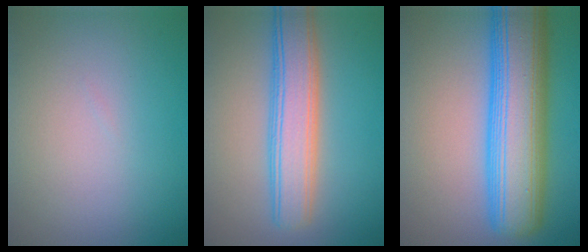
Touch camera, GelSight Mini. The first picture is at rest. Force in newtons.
{"total": 6.1, "press": 6.1, "slide": 0.2}
{"total": 12.1, "press": 12.1, "slide": 0.5}